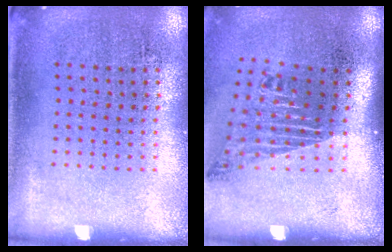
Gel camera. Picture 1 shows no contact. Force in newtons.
{"total": 1.8, "press": 1.2, "slide": 1.3}